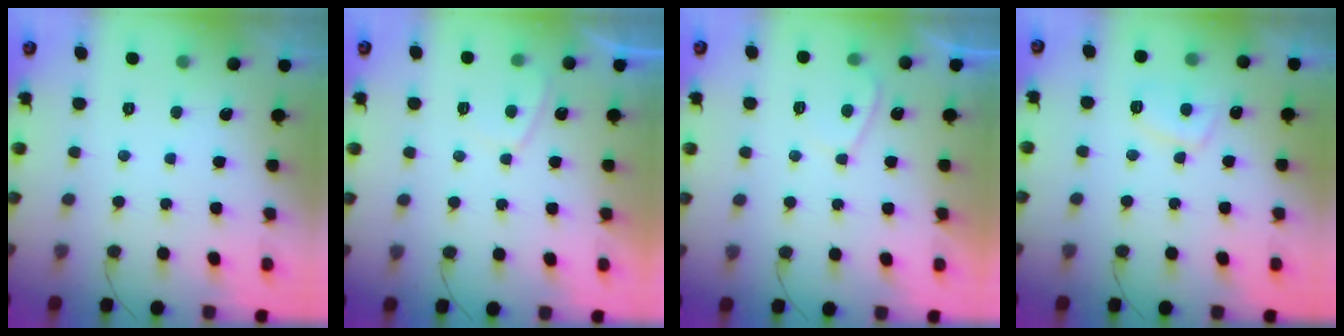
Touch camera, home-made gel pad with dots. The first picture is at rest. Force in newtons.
{"total": 2.7, "press": 2.6, "slide": 0.8}
{"total": 2.7, "press": 2.6, "slide": 0.8}
{"total": 5.4, "press": 5.4, "slide": 0.9}